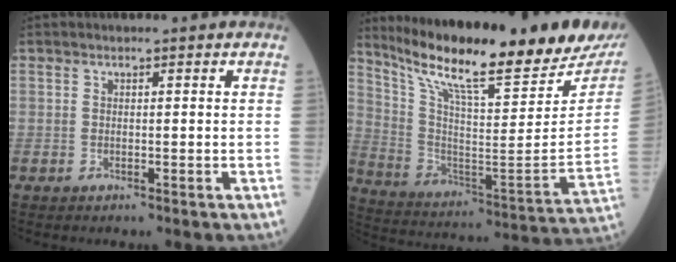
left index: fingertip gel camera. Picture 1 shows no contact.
{"total": 27.0, "force": [22.7, 2.5, 14.3], "torque": [-0.252, -0.077, 0.332]}